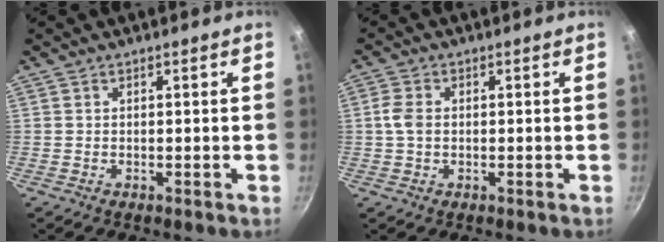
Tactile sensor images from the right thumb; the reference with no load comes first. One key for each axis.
{"total": 3.5, "fx": 0.0, "fy": 2.5, "fz": 2.4, "tx": -0.051, "ty": 0.008, "tz": -0.005}